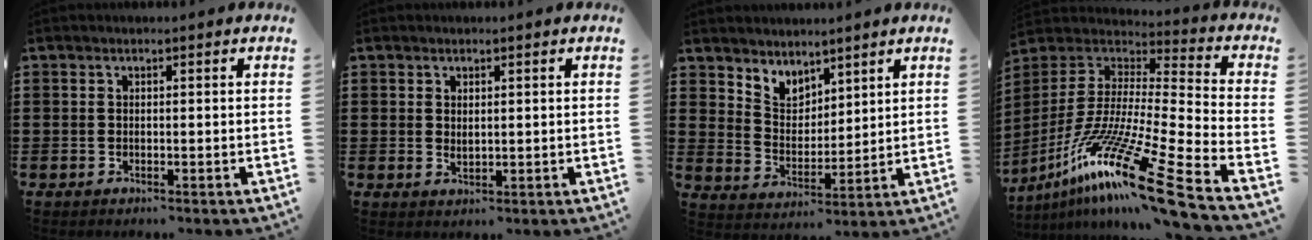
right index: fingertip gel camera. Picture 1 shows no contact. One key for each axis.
{"total": 1.2, "fx": 0.7, "fy": 0.7, "fz": 0.7, "tx": -0.015, "ty": 0.005, "tz": 0.013}
{"total": 4.5, "fx": 4.0, "fy": 2.1, "fz": -0.4, "tx": -0.015, "ty": -0.016, "tz": 0.074}
{"total": 19.9, "fx": -13.5, "fy": 1.4, "fz": 14.6, "tx": -0.289, "ty": 0.023, "tz": -0.245}